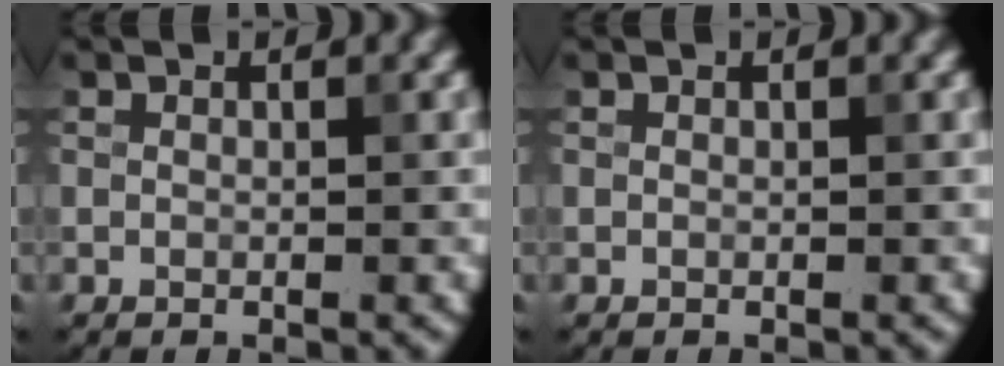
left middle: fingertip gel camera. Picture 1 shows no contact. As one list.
[{"total": 0.0}]